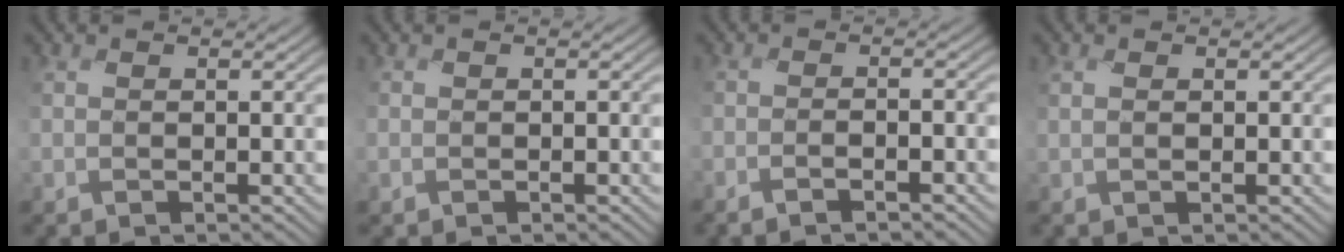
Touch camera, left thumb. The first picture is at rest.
{"total": 0.7, "force": [-0.4, 0.5, -0.3], "torque": [0.002, -0.004, -0.010]}
{"total": 1.7, "force": [-1.6, -0.1, 0.3], "torque": [-0.003, 0.003, -0.039]}
{"total": 1.2, "force": [0.2, 0.6, 1.0], "torque": [-0.022, 0.002, 0.004]}